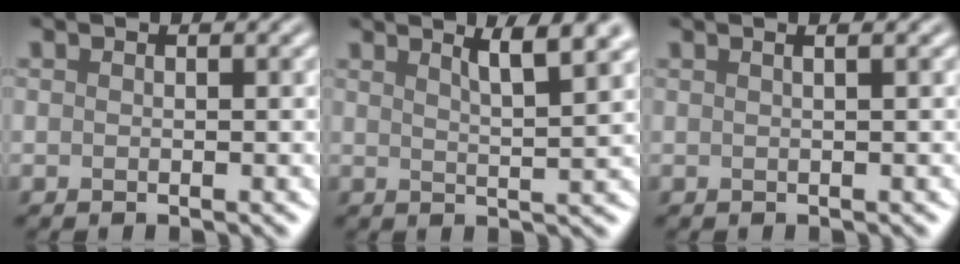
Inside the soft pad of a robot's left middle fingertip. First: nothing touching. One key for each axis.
{"total": 4.9, "fx": 3.0, "fy": 1.0, "fz": 3.7, "tx": -0.042, "ty": 0.019, "tz": 0.032}
{"total": 3.2, "fx": 1.5, "fy": 1.6, "fz": 2.3, "tx": -0.005, "ty": 0.021, "tz": -0.017}